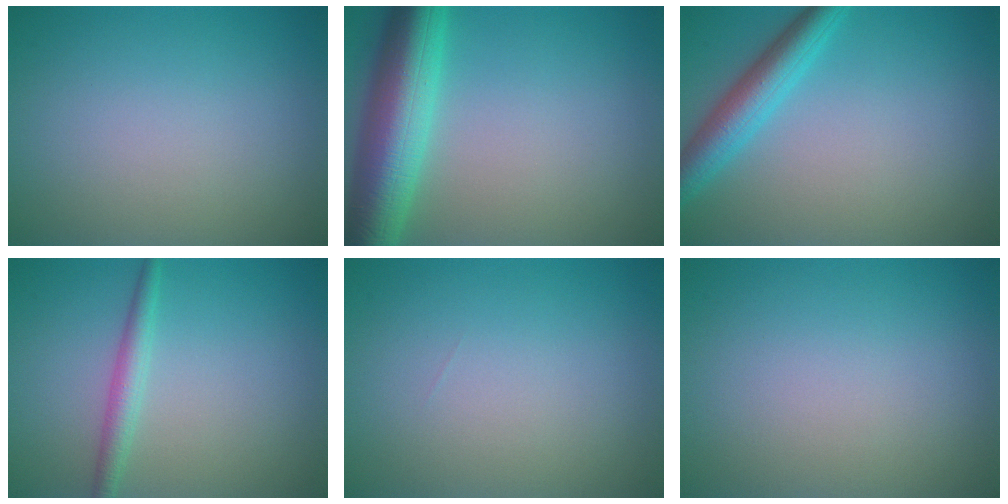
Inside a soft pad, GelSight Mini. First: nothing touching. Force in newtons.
{"total": 8.7, "press": 8.7, "slide": 0.3}
{"total": 4.2, "press": 4.2, "slide": 0.1}
{"total": 2.0, "press": 2.0, "slide": 0.1}
{"total": 0.0}
{"total": 0.0}